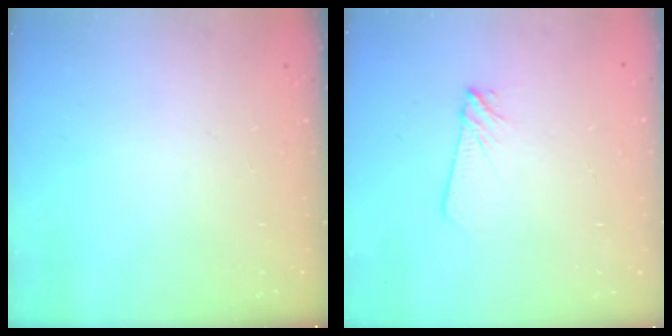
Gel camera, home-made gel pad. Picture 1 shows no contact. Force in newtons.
{"total": 3.8, "press": 3.7, "slide": 0.6}